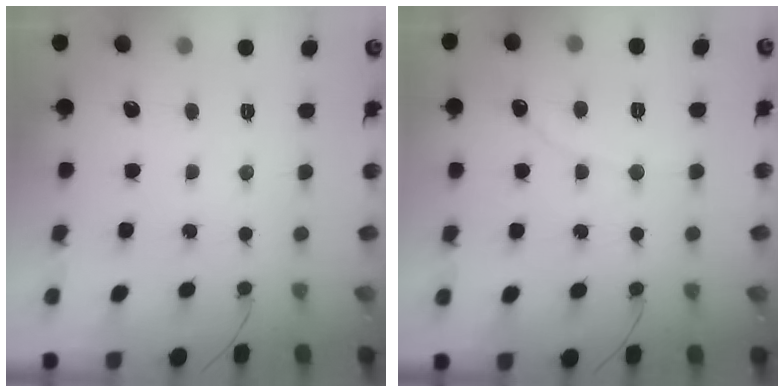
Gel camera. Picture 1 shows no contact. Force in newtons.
{"total": 2.2, "press": 2.2, "slide": 0.2}